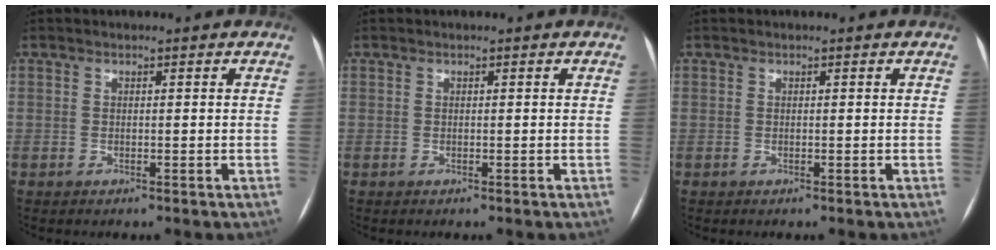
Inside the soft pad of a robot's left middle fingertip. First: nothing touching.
{"total": 0.0}
{"total": 0.0}